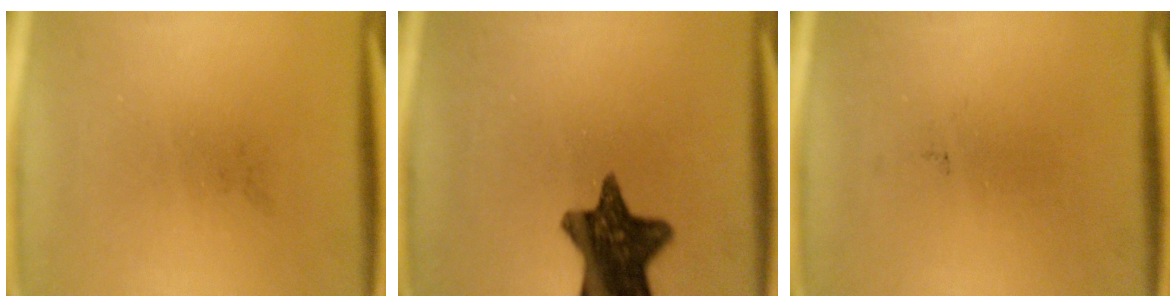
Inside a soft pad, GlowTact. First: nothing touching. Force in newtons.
{"total": 12.6}
{"total": 0.0}